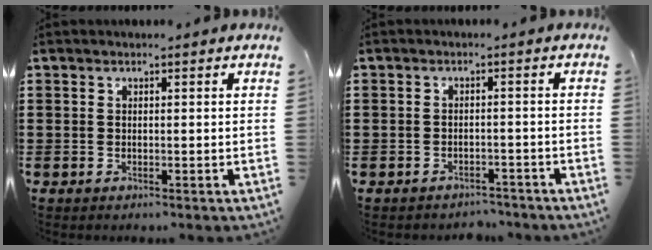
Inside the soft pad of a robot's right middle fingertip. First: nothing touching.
{"total": 2.1, "force": [-2.0, 0.5, -0.3], "torque": [-0.002, 0.002, -0.047]}